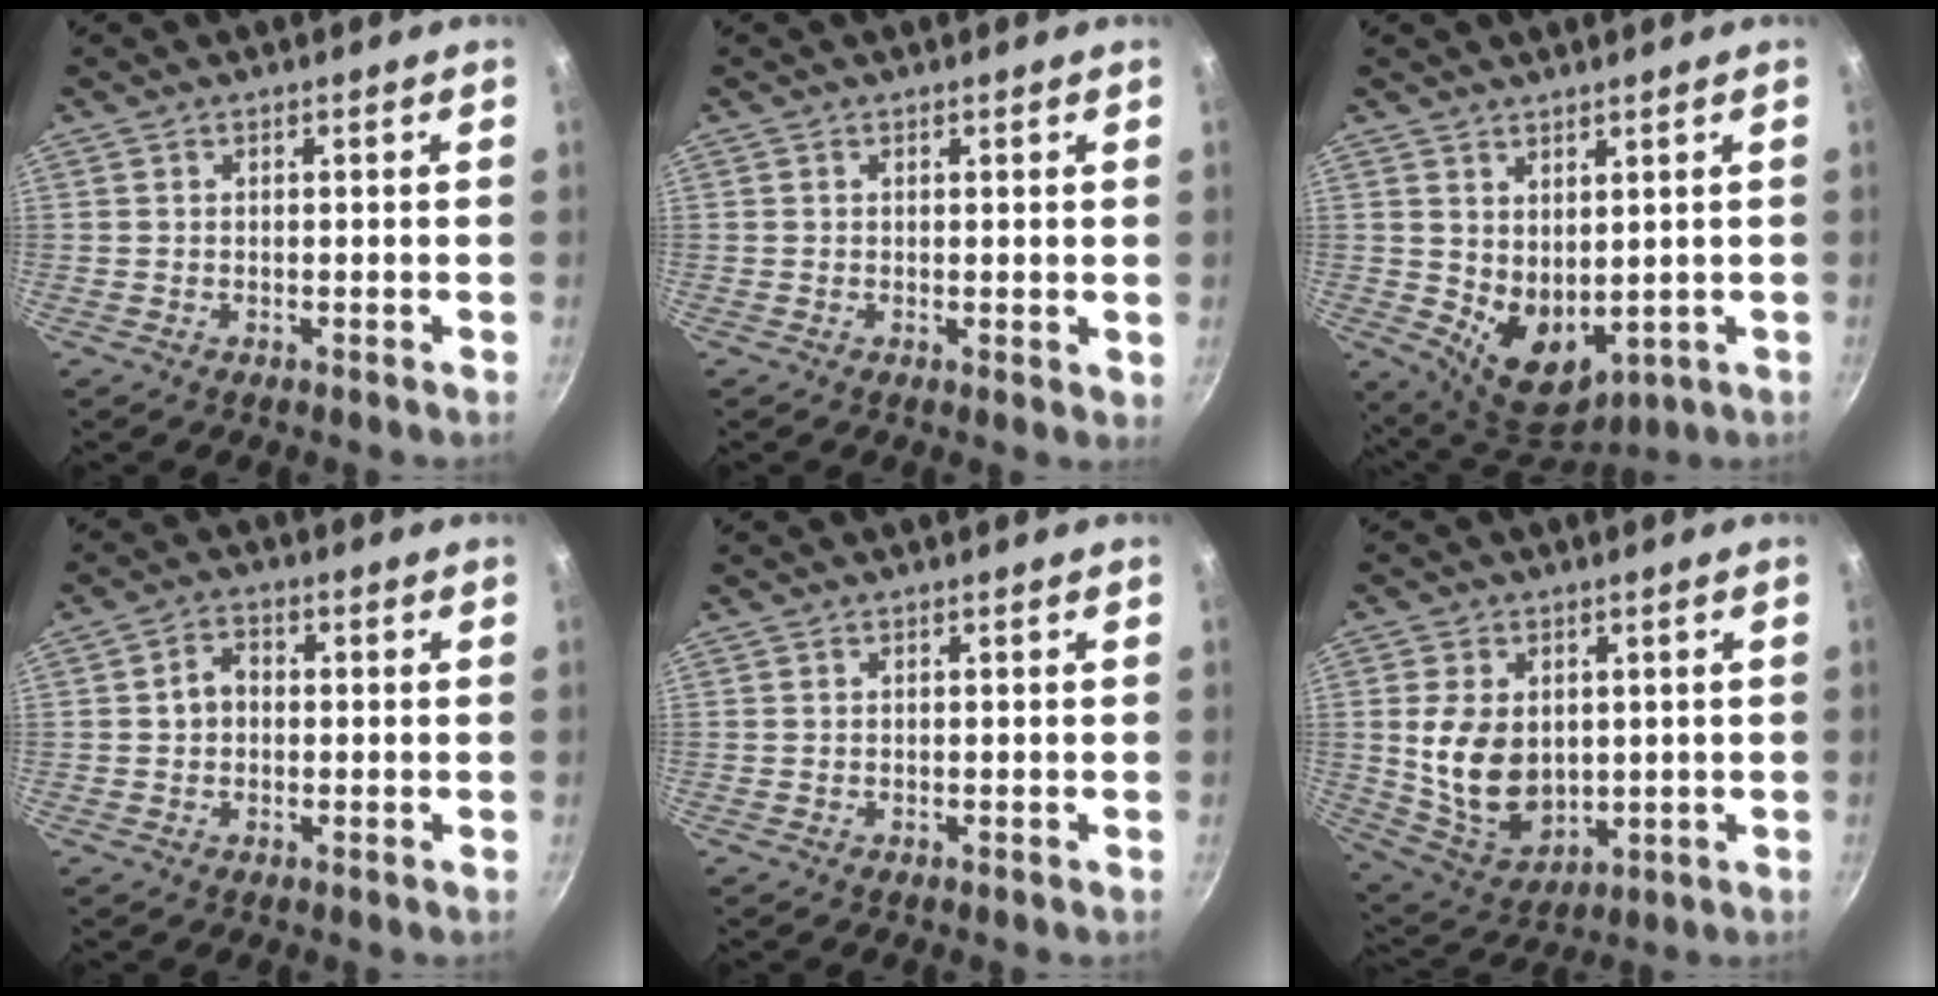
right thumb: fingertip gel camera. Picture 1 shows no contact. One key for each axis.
{"total": 1.6, "fx": 0.1, "fy": 0.6, "fz": 1.4, "tx": -0.021, "ty": -0.007, "tz": -0.003}
{"total": 9.6, "fx": 0.0, "fy": 6.1, "fz": 7.4, "tx": -0.101, "ty": -0.018, "tz": 0.033}
{"total": 4.0, "fx": 0.0, "fy": 3.2, "fz": 2.5, "tx": -0.029, "ty": 0.016, "tz": -0.008}
{"total": 0.0}
{"total": 13.0, "fx": 1.0, "fy": 9.2, "fz": 9.1, "tx": -0.140, "ty": -0.013, "tz": 0.042}